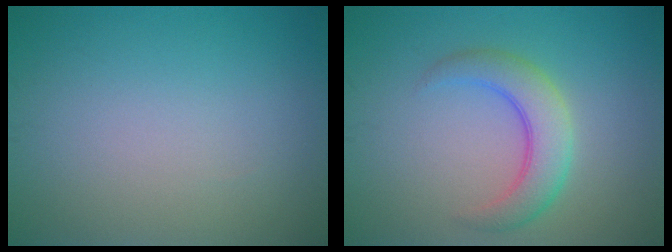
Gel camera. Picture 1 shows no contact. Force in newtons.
{"total": 4.2, "press": 4.2, "slide": 0.1}